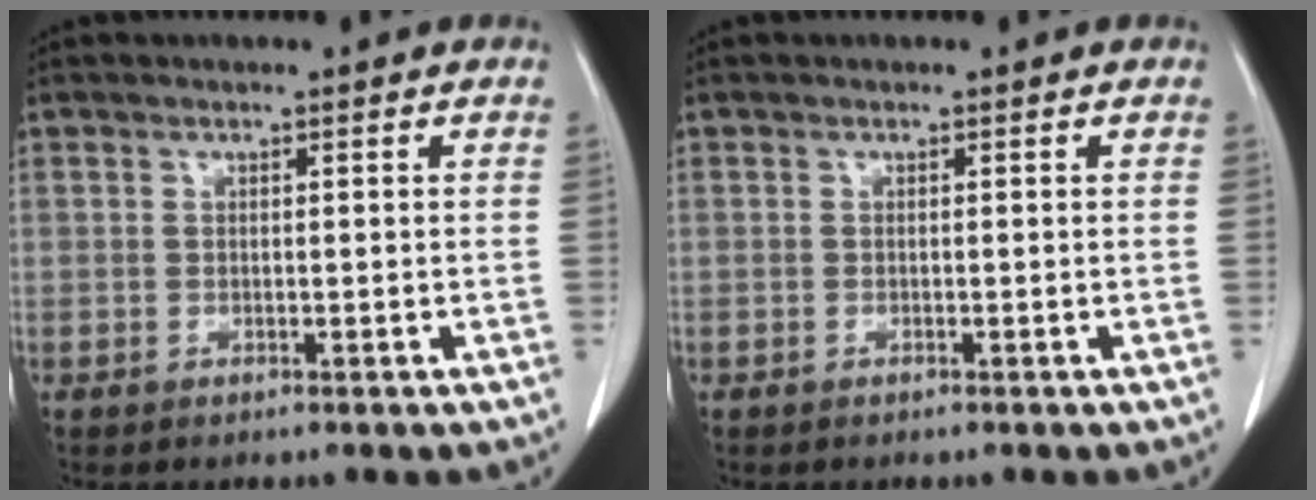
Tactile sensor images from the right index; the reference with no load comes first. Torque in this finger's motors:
{"motor_torque": [-0.02, 0.01, -0.01, 0.00]}